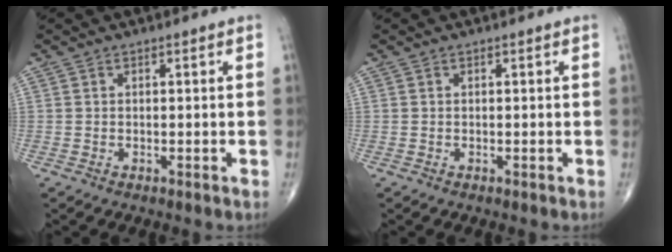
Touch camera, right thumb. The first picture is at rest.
{"total": 0.0}